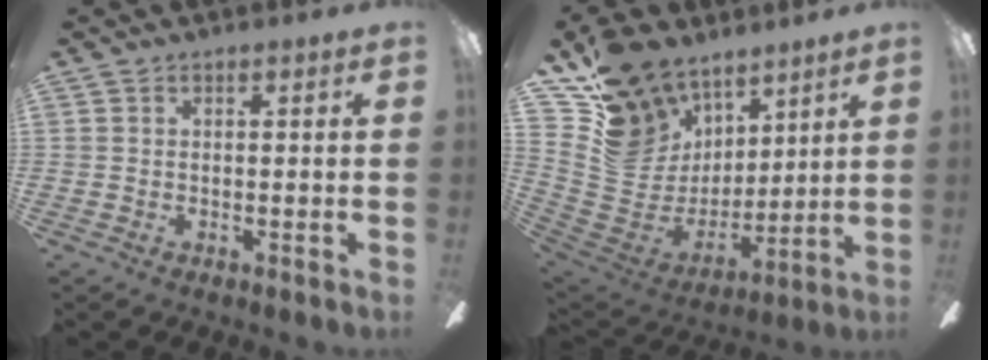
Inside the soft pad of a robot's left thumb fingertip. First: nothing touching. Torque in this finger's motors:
{"motor_torque": [0.37, 0.37, 0.00, -0.38, 0.27]}